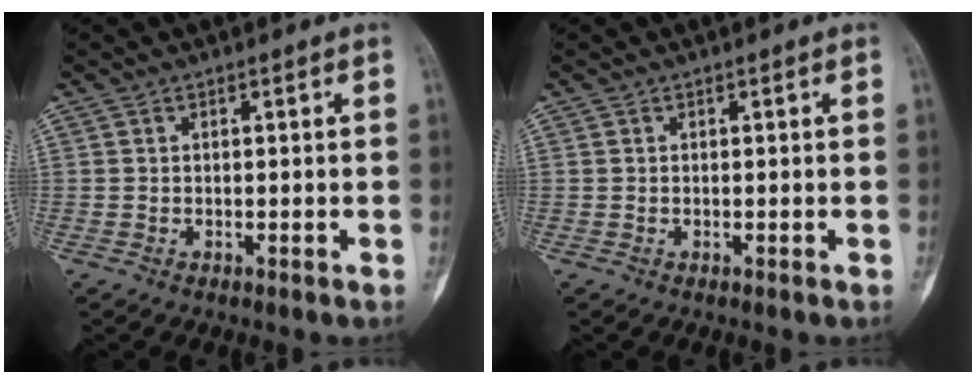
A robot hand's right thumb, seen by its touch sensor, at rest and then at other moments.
{"total": 0.0}